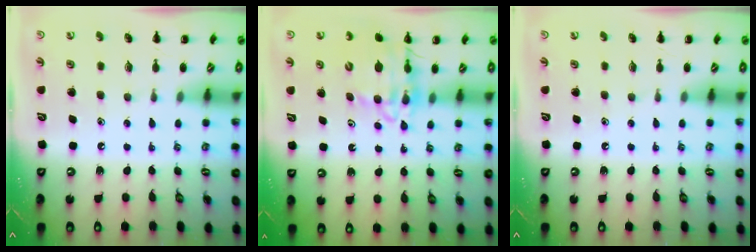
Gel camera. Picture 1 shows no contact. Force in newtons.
{"total": 12.0, "press": 11.4, "slide": 3.6}
{"total": 0.0}